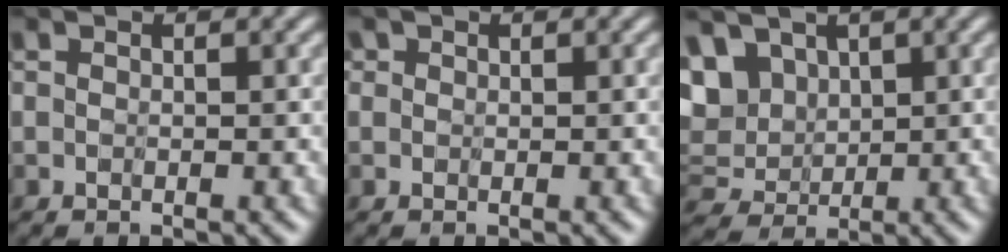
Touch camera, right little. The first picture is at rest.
{"total": 1.8, "force": [1.1, 1.3, 0.5], "torque": [-0.025, 0.011, -0.001]}
{"total": 3.9, "force": [2.3, 2.6, 1.8], "torque": [-0.050, 0.007, 0.036]}